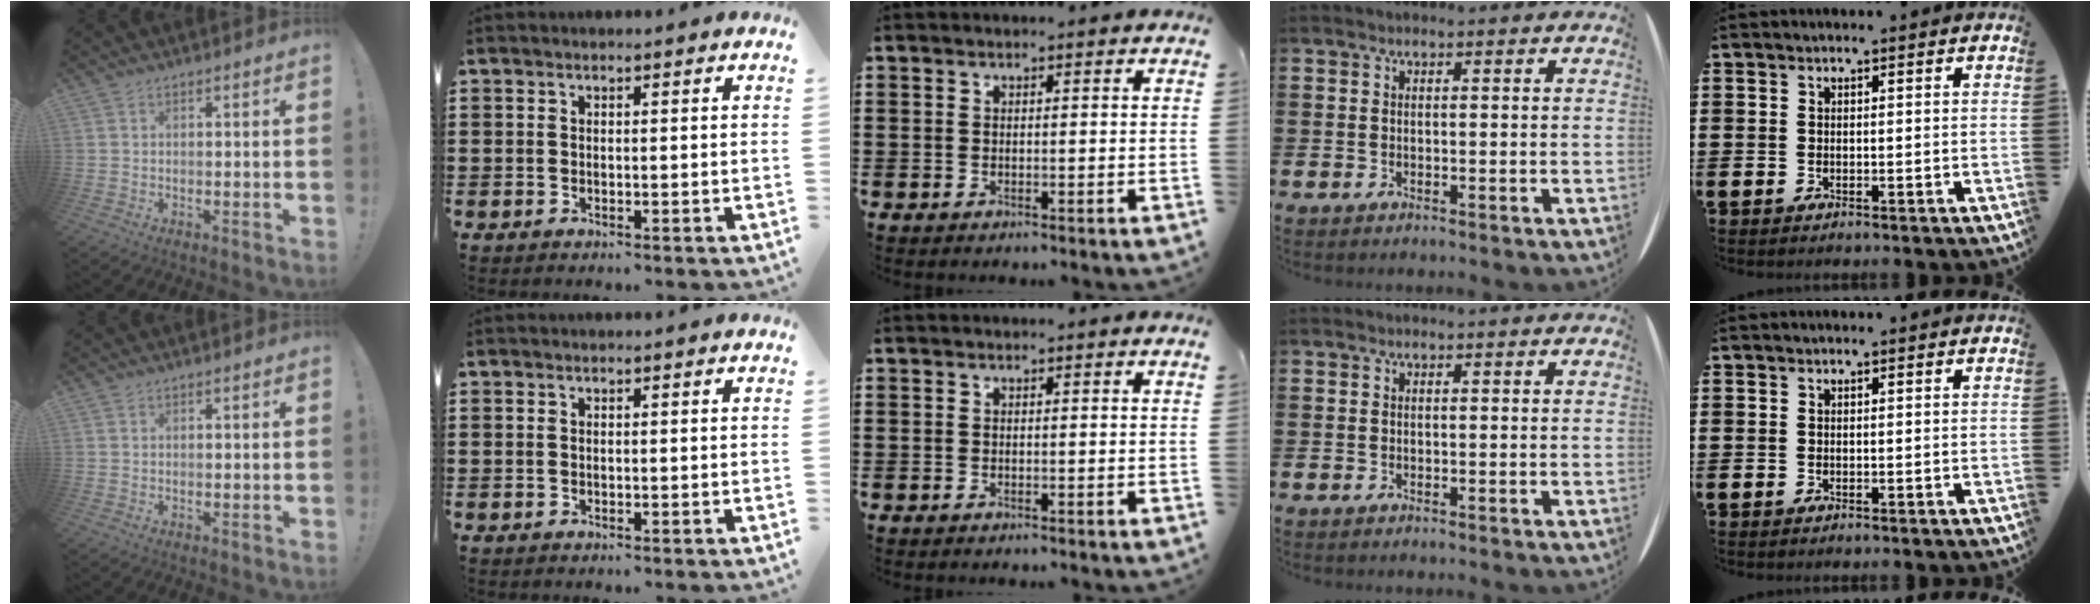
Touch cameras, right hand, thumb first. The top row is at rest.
{}